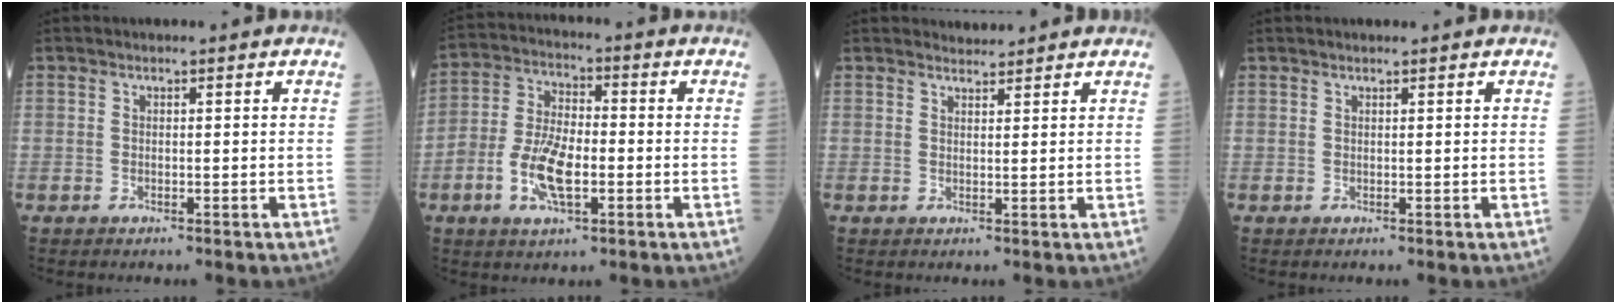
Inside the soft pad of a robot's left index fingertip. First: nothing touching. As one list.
[{"total": 9.1, "force": [-3.0, 3.9, 7.7], "torque": [-0.167, 0.002, -0.059]}, {"total": 1.9, "force": [1.9, 0.2, -0.3], "torque": [-0.003, 0.007, 0.032]}, {"total": 1.5, "force": [1.4, 0.1, 0.6], "torque": [-0.006, 0.010, 0.020]}]